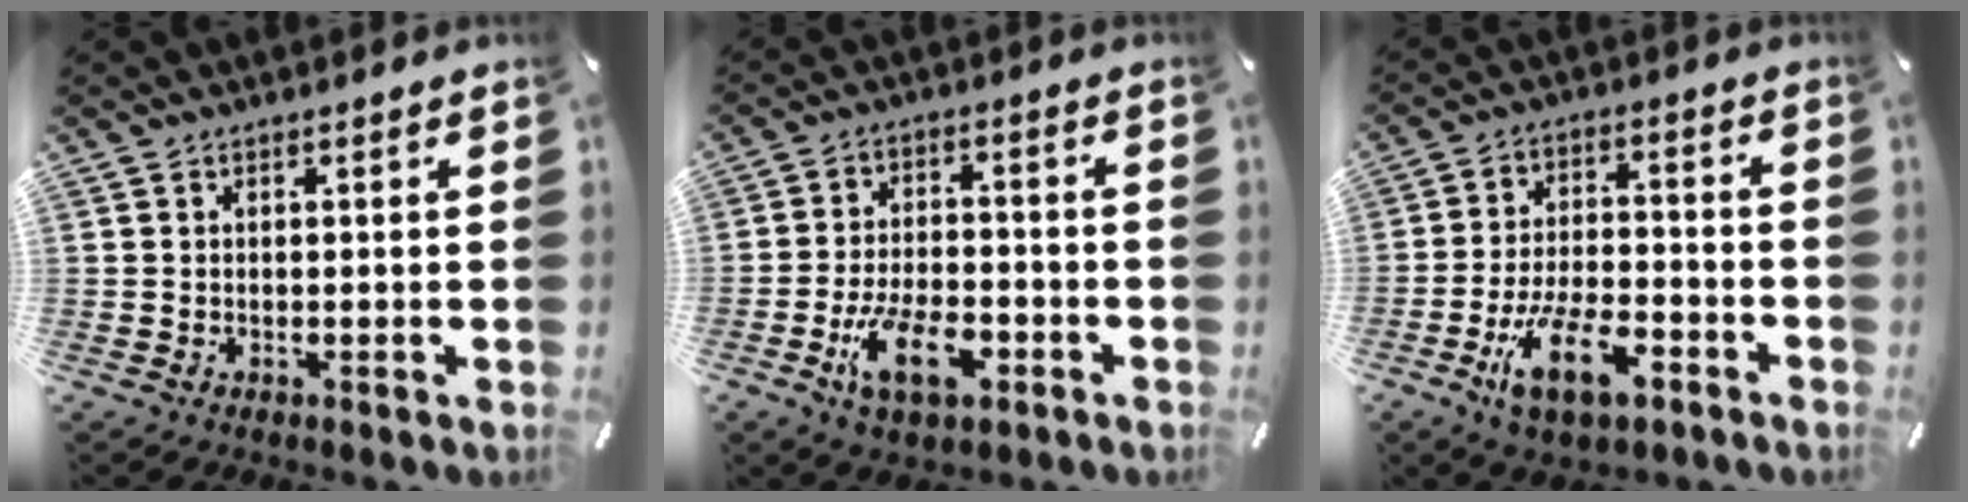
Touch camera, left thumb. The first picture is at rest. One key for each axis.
{"total": 11.6, "fx": -5.3, "fy": 6.1, "fz": 8.4, "tx": -0.169, "ty": 0.015, "tz": -0.094}
{"total": 13.5, "fx": -6.8, "fy": 6.1, "fz": 10.0, "tx": -0.196, "ty": 0.027, "tz": -0.119}